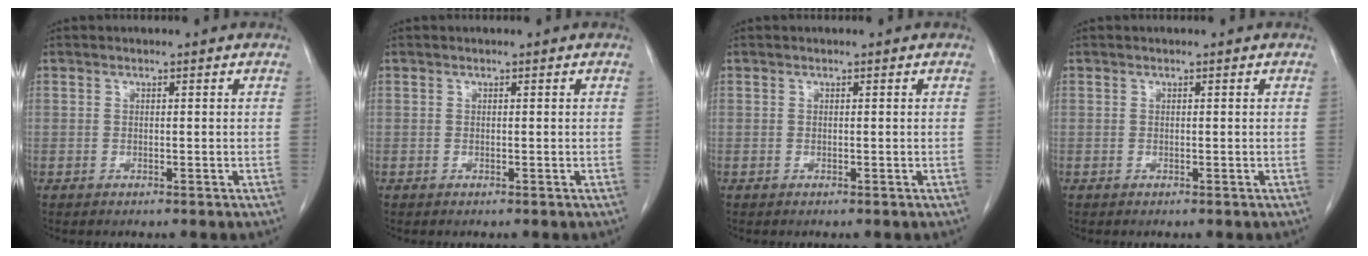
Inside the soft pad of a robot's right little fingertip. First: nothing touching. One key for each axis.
{"total": 0.0}
{"total": 0.0}
{"total": 0.0}